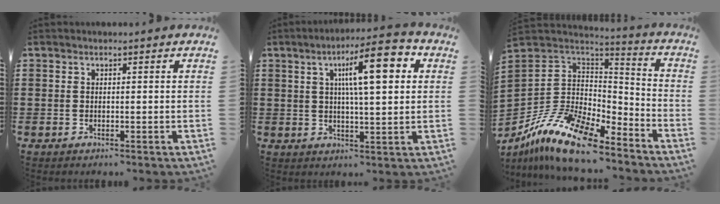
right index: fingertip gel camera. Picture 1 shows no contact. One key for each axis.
{"total": 11.0, "fx": 3.3, "fy": 2.5, "fz": 10.1, "tx": -0.169, "ty": -0.001, "tz": 0.046}
{"total": 13.4, "fx": -9.4, "fy": 6.7, "fz": 6.9, "tx": -0.168, "ty": 0.018, "tz": -0.179}